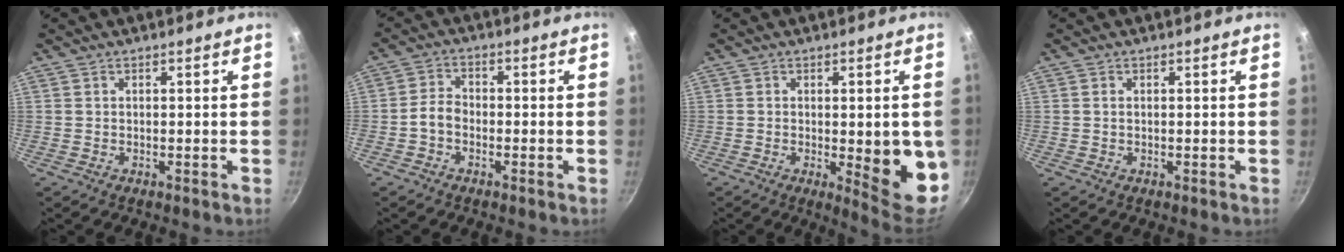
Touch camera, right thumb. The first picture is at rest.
{"total": 3.5, "force": [-1.5, 2.4, 2.1], "torque": [-0.037, 0.025, -0.036]}
{"total": 12.6, "force": [-1.5, 4.2, 11.8], "torque": [-0.120, -0.015, -0.013]}
{"total": 0.5, "force": [0.1, 0.3, 0.5], "torque": [-0.009, 0.001, 0.002]}